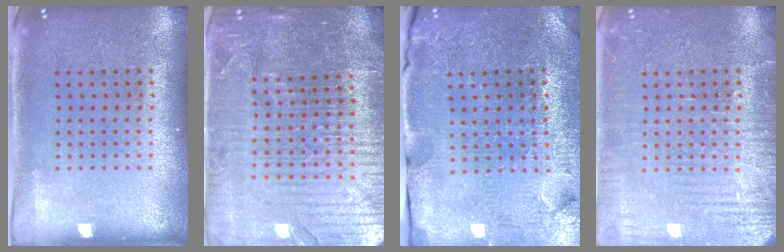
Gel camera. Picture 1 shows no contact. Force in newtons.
{"total": 5.4, "press": 4.9, "slide": 2.3}
{"total": 3.8, "press": 3.7, "slide": 0.7}
{"total": 4.6, "press": 4.5, "slide": 0.5}